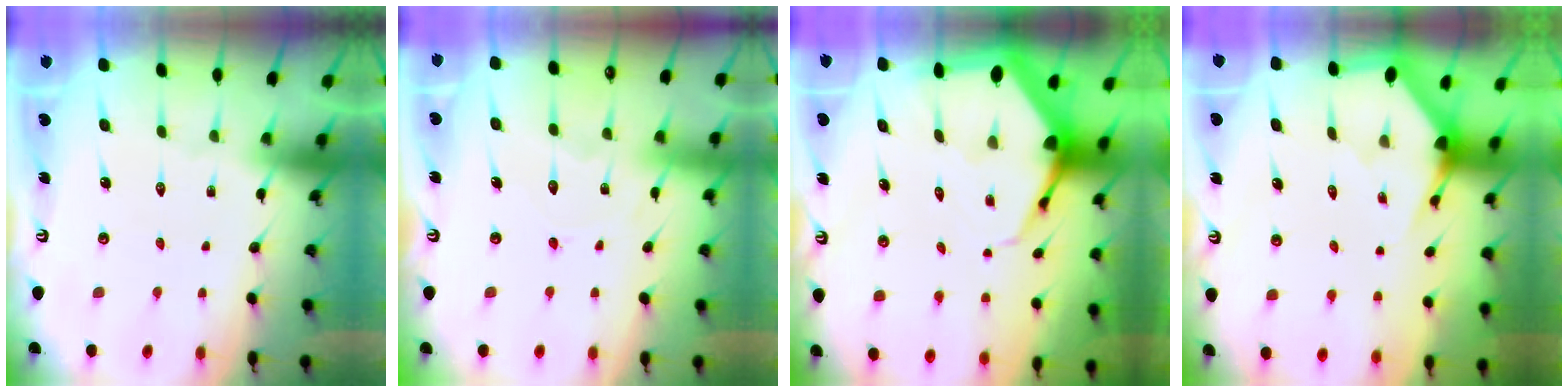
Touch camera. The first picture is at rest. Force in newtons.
{"total": 7.9, "press": 7.8, "slide": 0.8}
{"total": 6.7, "press": 6.7, "slide": 0.6}
{"total": 3.2, "press": 3.2, "slide": 0.2}